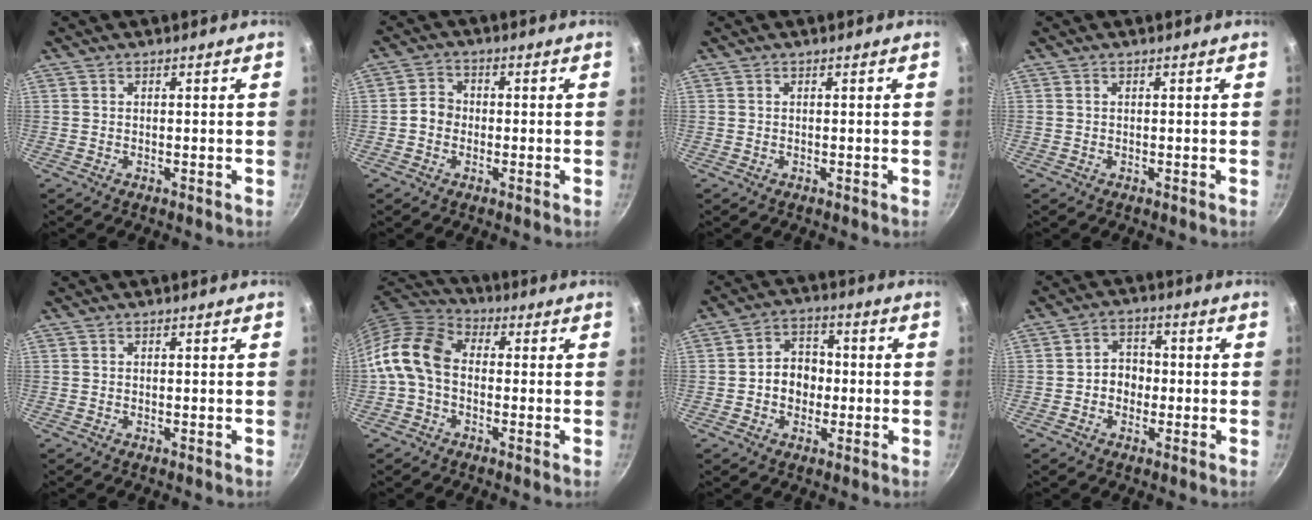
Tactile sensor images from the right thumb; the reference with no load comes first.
{"total": 3.7, "force": [-0.8, 3.3, 1.7], "torque": [-0.010, 0.017, -0.022]}
{"total": 0.0}
{"total": 0.0}
{"total": 0.0}
{"total": 11.1, "force": [-1.1, 7.9, 7.7], "torque": [-0.131, 0.034, -0.043]}
{"total": 7.7, "force": [-0.7, 6.3, 4.3], "torque": [-0.031, 0.019, -0.017]}
{"total": 5.4, "force": [-0.8, 4.5, 2.8], "torque": [-0.011, 0.018, -0.016]}